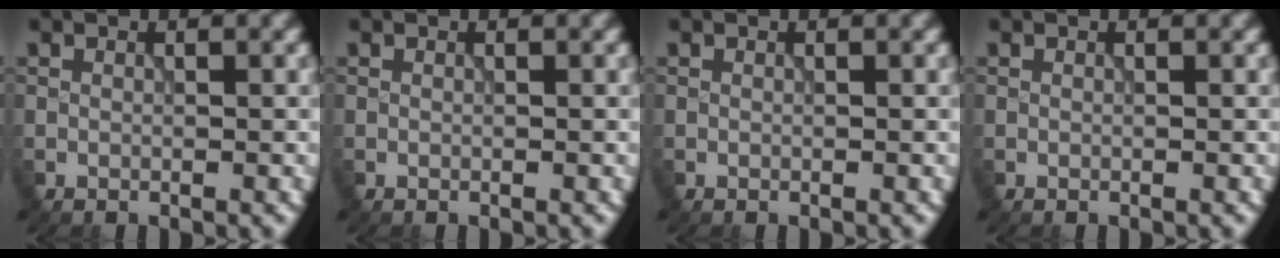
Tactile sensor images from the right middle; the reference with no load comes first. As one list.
[{"total": 0.0}, {"total": 0.0}, {"total": 0.0}]